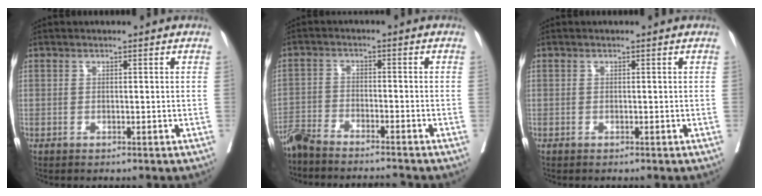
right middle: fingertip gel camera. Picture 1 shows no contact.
{"total": 8.6, "force": [-8.0, 0.3, 2.9], "torque": [-0.041, -0.007, -0.134]}
{"total": 0.0}